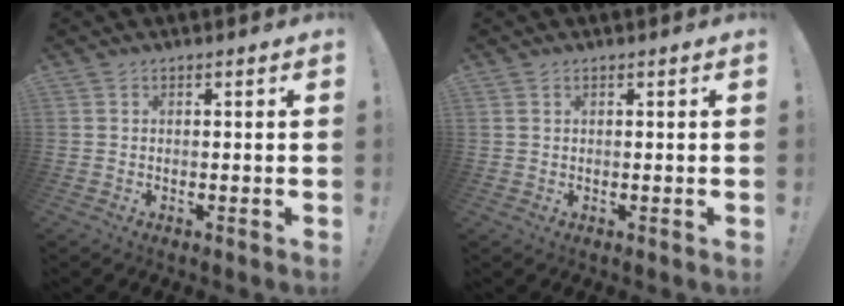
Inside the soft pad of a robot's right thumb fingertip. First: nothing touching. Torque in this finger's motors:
{"motor_torque": [0.12, 0.09, 0.00, -0.02, 0.08]}